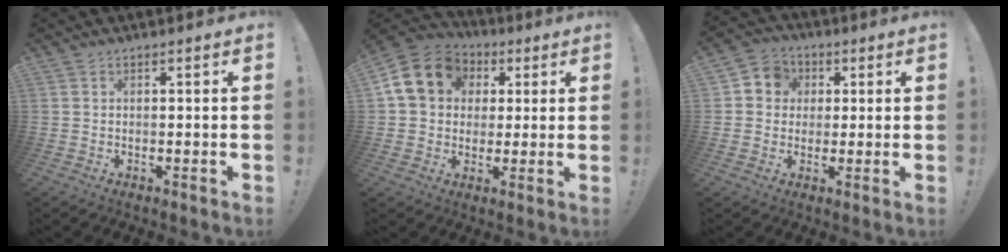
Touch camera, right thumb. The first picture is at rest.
{"total": 15.4, "force": [4.4, 12.7, 7.6], "torque": [-0.117, -0.004, 0.090]}
{"total": 7.0, "force": [0.6, 6.7, 2.0], "torque": [-0.031, 0.011, 0.016]}